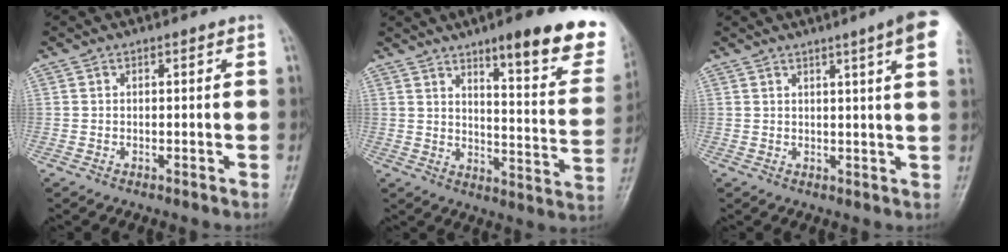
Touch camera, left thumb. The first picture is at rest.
{"total": 19.6, "force": [12.4, 4.3, 14.5], "torque": [-0.153, -0.063, 0.166]}
{"total": 9.2, "force": [4.7, 0.2, 7.9], "torque": [-0.094, -0.008, 0.045]}